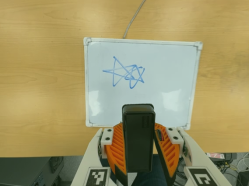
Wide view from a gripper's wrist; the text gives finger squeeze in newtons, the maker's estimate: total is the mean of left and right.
{"total": 5.6, "left": 5.1, "right": 6.1}